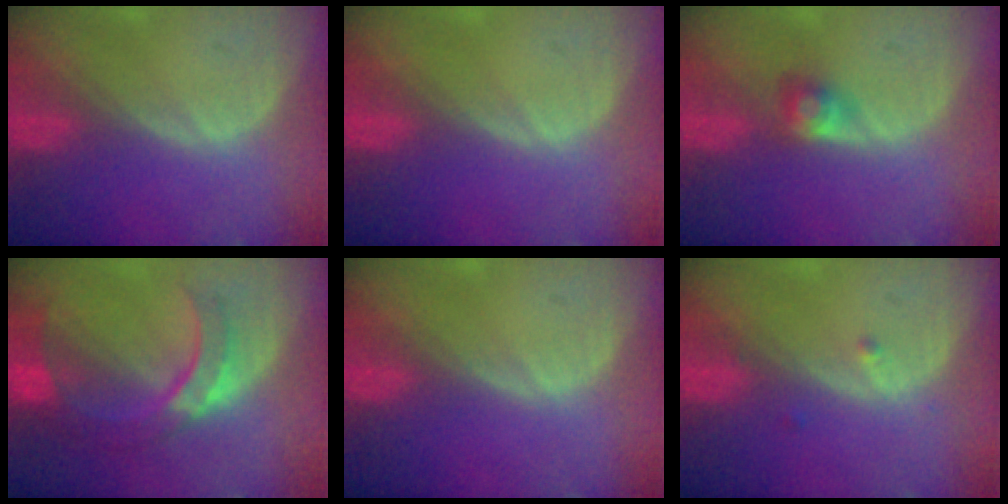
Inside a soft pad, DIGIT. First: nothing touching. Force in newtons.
{"total": 0.0}
{"total": 2.7, "press": 2.5, "slide": 1.0}
{"total": 8.2, "press": 7.9, "slide": 2.1}
{"total": 0.0}
{"total": 1.0, "press": 0.8, "slide": 0.6}